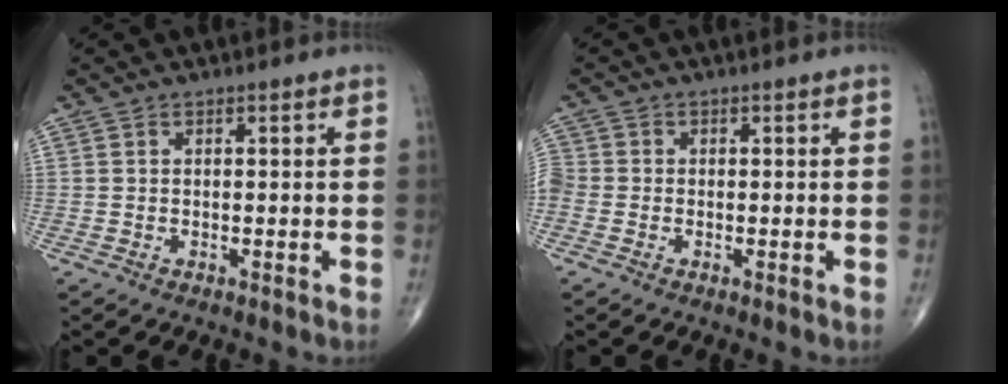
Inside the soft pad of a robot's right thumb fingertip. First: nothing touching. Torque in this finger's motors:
{"motor_torque": [-0.02, 0.60, 0.91, 0.09, 0.28]}